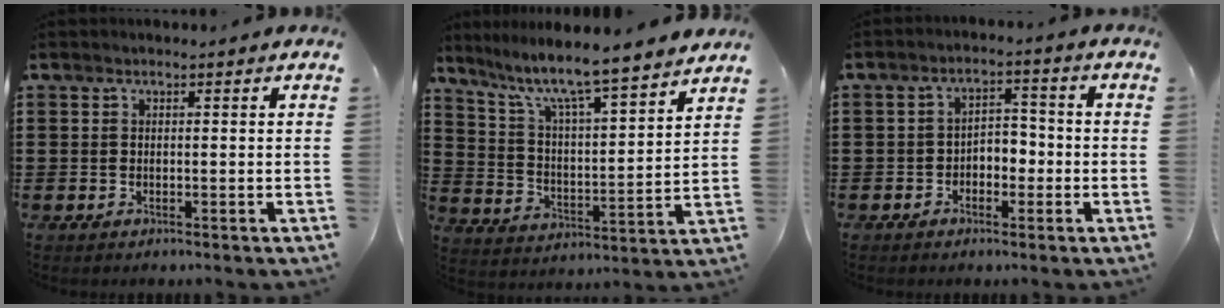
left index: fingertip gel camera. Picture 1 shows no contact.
{"total": 7.5, "force": [6.6, 0.2, 3.5], "torque": [-0.098, -0.050, 0.106]}
{"total": 3.2, "force": [-1.9, 2.1, 1.5], "torque": [-0.034, 0.010, -0.042]}